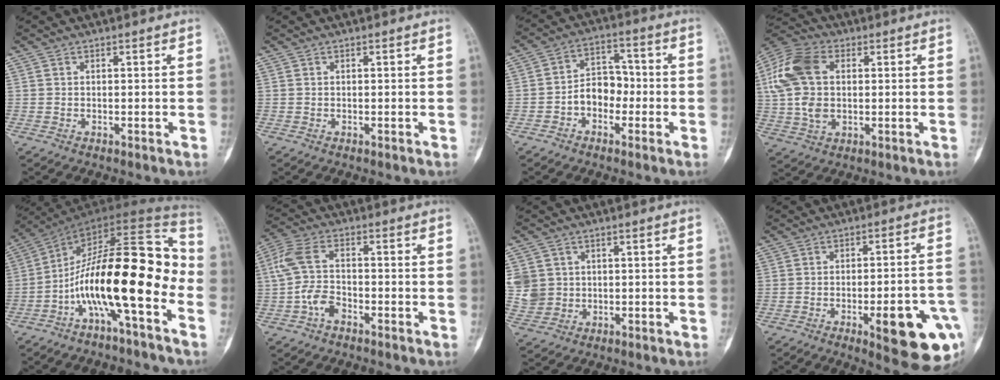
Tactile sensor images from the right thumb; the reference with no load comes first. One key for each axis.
{"total": 0.0}
{"total": 7.3, "fx": -2.1, "fy": 5.5, "fz": 4.3, "tx": -0.035, "ty": 0.037, "tz": -0.048}
{"total": 15.0, "fx": 2.8, "fy": 9.8, "fz": 11.1, "tx": -0.225, "ty": 0.015, "tz": 0.047}
{"total": 20.8, "fx": -6.8, "fy": 5.8, "fz": 18.8, "tx": -0.308, "ty": 0.100, "tz": -0.110}
{"total": 7.7, "fx": -2.4, "fy": 4.8, "fz": 5.6, "tx": -0.118, "ty": 0.028, "tz": -0.053}
{"total": 5.9, "fx": 0.9, "fy": 5.6, "fz": 1.8, "tx": -0.013, "ty": 0.002, "tz": 0.024}
{"total": 16.4, "fx": -6.0, "fy": 4.4, "fz": 14.6, "tx": -0.143, "ty": 0.025, "tz": -0.067}